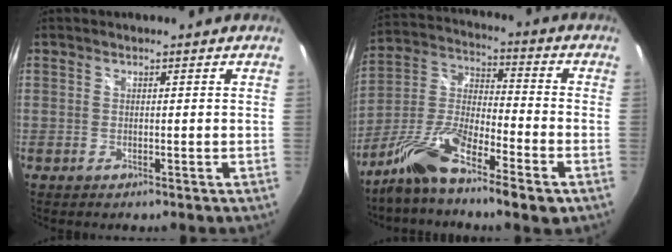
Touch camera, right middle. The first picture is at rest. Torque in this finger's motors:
{"motor_torque": [1.07, -1.06, 0.30, 0.12]}